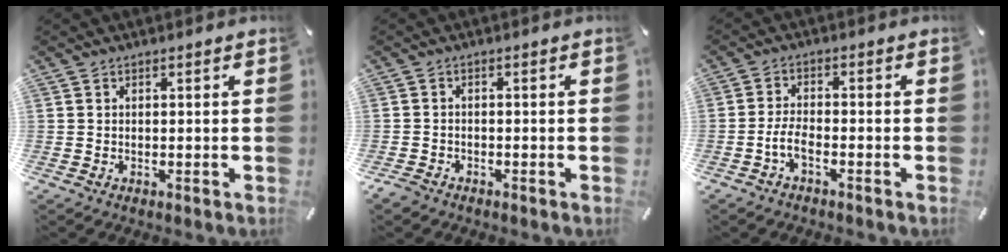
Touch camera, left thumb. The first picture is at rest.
{"total": 2.3, "force": [-1.8, 1.3, 0.8], "torque": [-0.019, 0.008, -0.037]}
{"total": 4.6, "force": [-2.3, 1.7, 3.5], "torque": [-0.080, 0.005, -0.047]}